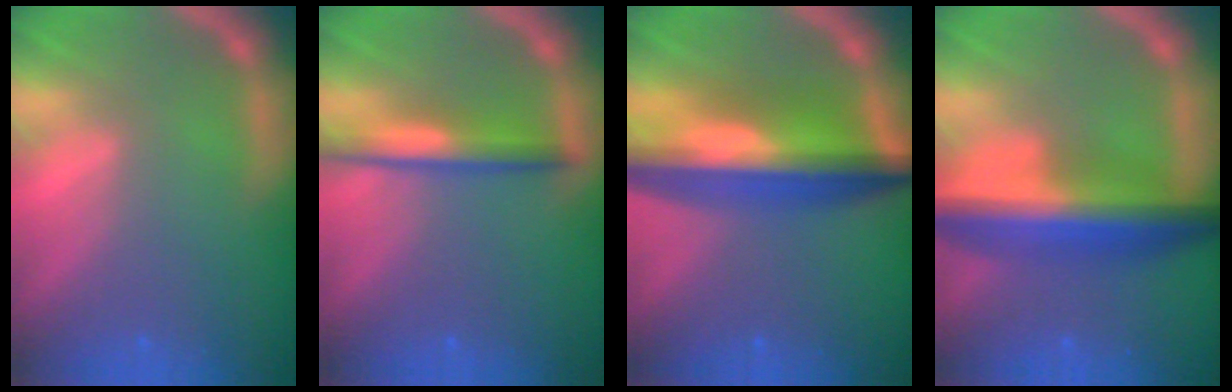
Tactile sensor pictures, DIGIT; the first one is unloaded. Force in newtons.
{"total": 3.5}
{"total": 10.0}
{"total": 8.4}